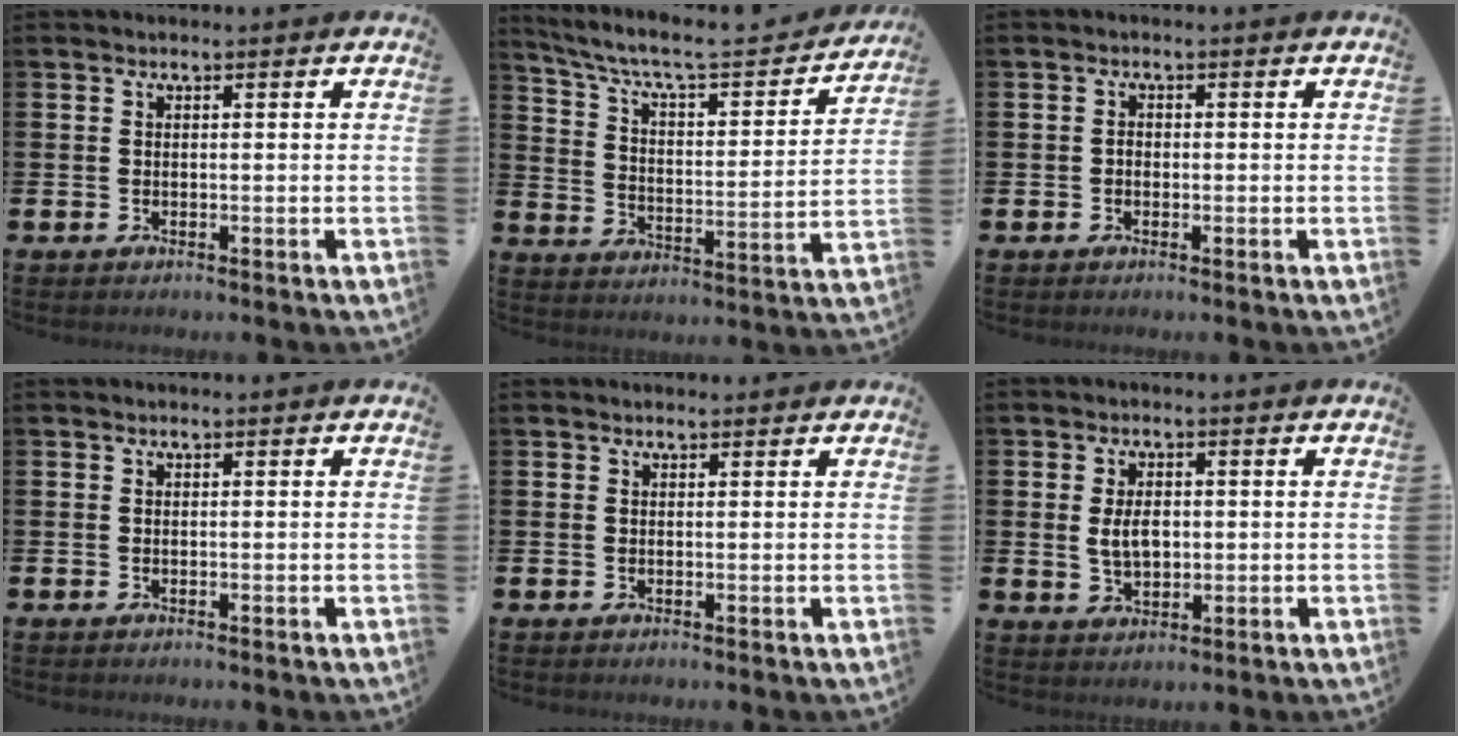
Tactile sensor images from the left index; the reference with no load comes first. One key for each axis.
{"total": 7.3, "fx": 6.3, "fy": 1.7, "fz": 3.4, "tx": -0.102, "ty": -0.041, "tz": 0.102}
{"total": 1.0, "fx": -0.4, "fy": 0.8, "fz": 0.5, "tx": -0.005, "ty": 0.003, "tz": -0.010}
{"total": 0.0}
{"total": 0.6, "fx": 0.5, "fy": 0.1, "fz": 0.2, "tx": 0.008, "ty": -0.004, "tz": 0.007}
{"total": 3.9, "fx": 0.4, "fy": 2.4, "fz": 3.0, "tx": -0.042, "ty": 0.002, "tz": 0.001}